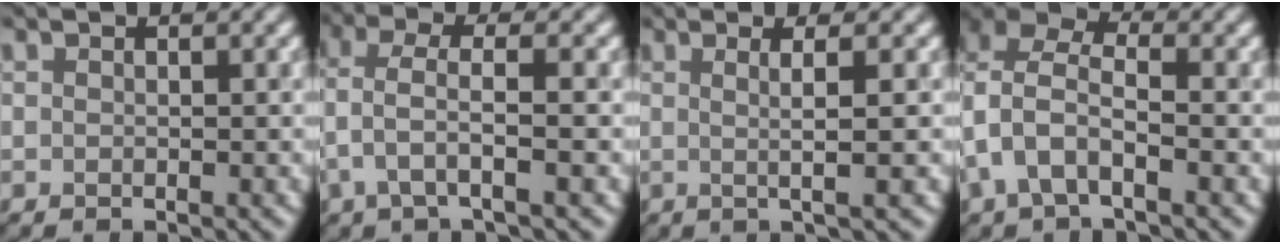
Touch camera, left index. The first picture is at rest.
{"total": 2.8, "force": [-0.4, 0.9, 2.7], "torque": [-0.062, 0.014, -0.009]}
{"total": 3.0, "force": [0.4, 0.7, 2.8], "torque": [-0.040, 0.005, -0.008]}
{"total": 5.7, "force": [-0.9, 3.6, 4.3], "torque": [-0.092, 0.015, -0.026]}